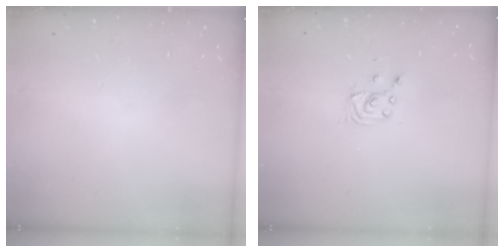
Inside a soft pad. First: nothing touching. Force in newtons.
{"total": 2.9, "press": 2.9, "slide": 0.4}